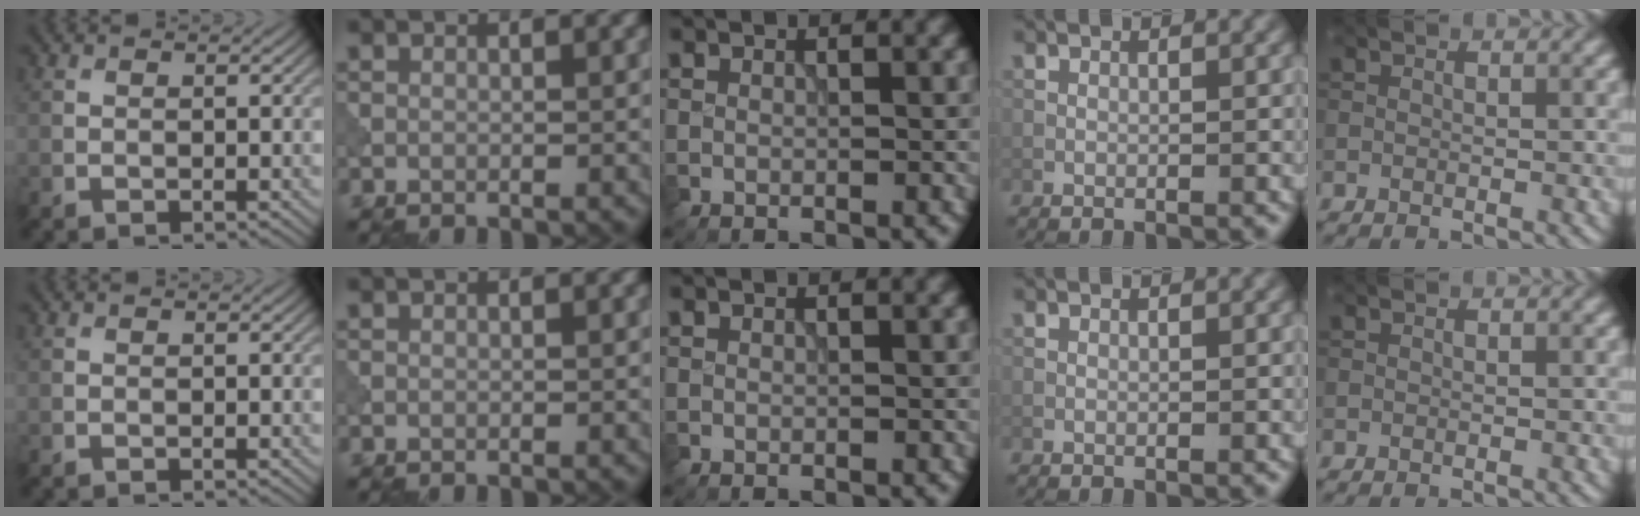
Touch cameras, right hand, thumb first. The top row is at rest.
{}